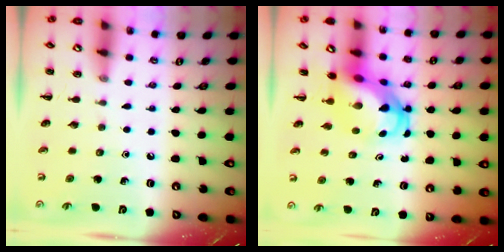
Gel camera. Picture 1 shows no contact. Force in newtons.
{"total": 4.9, "press": 4.8, "slide": 1.0}